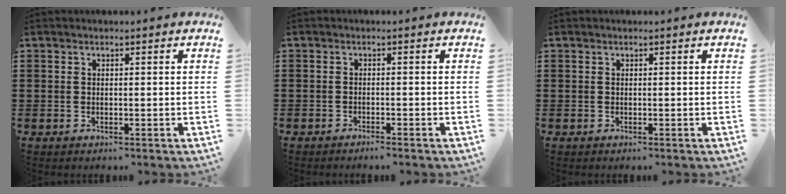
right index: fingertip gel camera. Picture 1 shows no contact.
{"total": 1.2, "force": [-0.9, -0.7, 0.1], "torque": [0.003, 0.000, -0.017]}
{"total": 0.0}